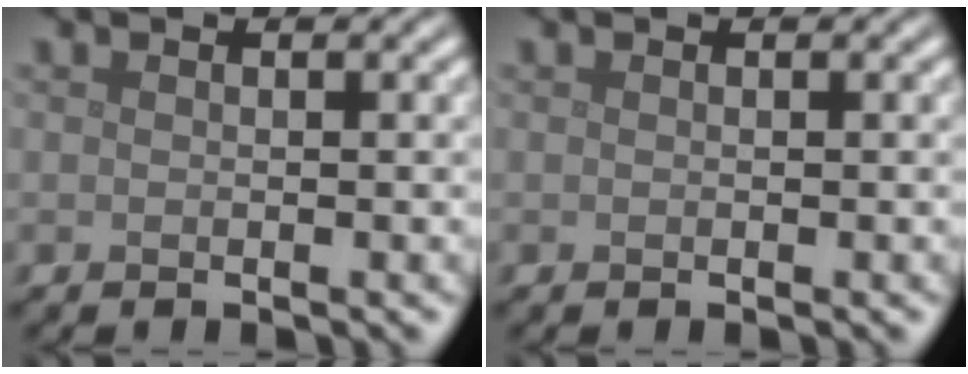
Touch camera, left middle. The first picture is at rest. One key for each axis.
{"total": 0.0}